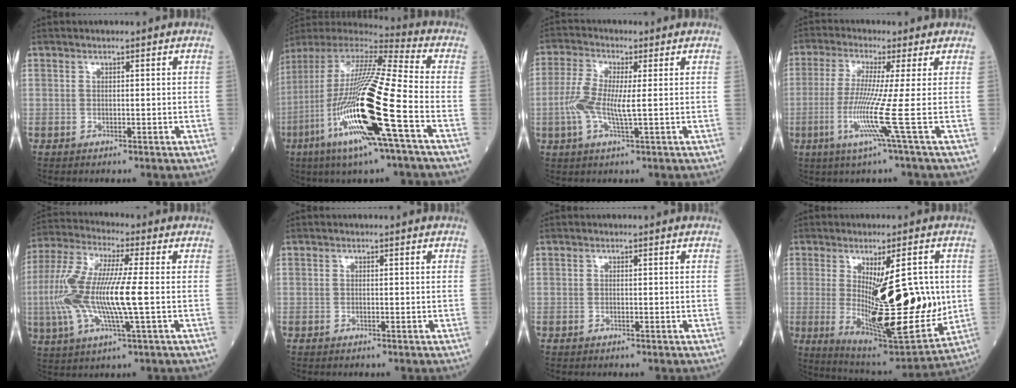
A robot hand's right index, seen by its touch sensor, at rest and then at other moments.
{"total": 24.7, "force": [-7.8, 1.6, 23.4], "torque": [-0.493, -0.046, -0.153]}
{"total": 6.5, "force": [-0.4, 1.1, 6.4], "torque": [-0.152, 0.000, -0.014]}
{"total": 8.0, "force": [-2.0, -2.4, 7.4], "torque": [-0.157, -0.025, -0.044]}
{"total": 14.6, "force": [-1.3, 2.1, 14.4], "torque": [-0.322, 0.001, -0.028]}
{"total": 0.0}
{"total": 0.0}
{"total": 19.7, "force": [0.4, 4.8, 19.2], "torque": [-0.315, -0.029, 0.023]}